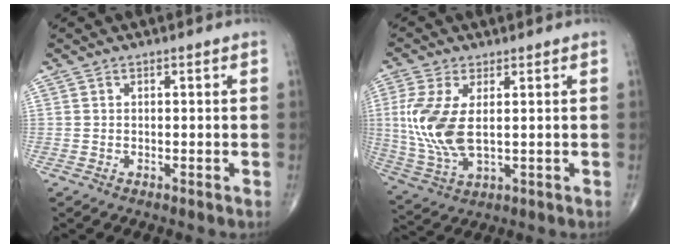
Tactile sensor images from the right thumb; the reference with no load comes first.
{"total": 11.5, "force": [1.3, 5.6, 10.0], "torque": [-0.234, -0.007, 0.036]}